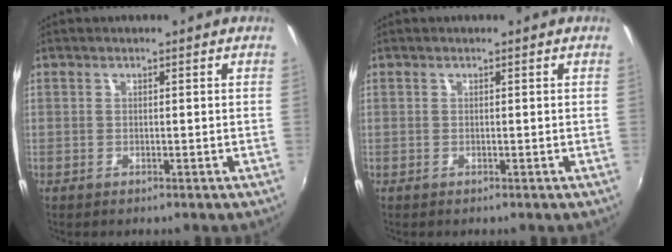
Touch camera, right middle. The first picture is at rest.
{"total": 0.0}